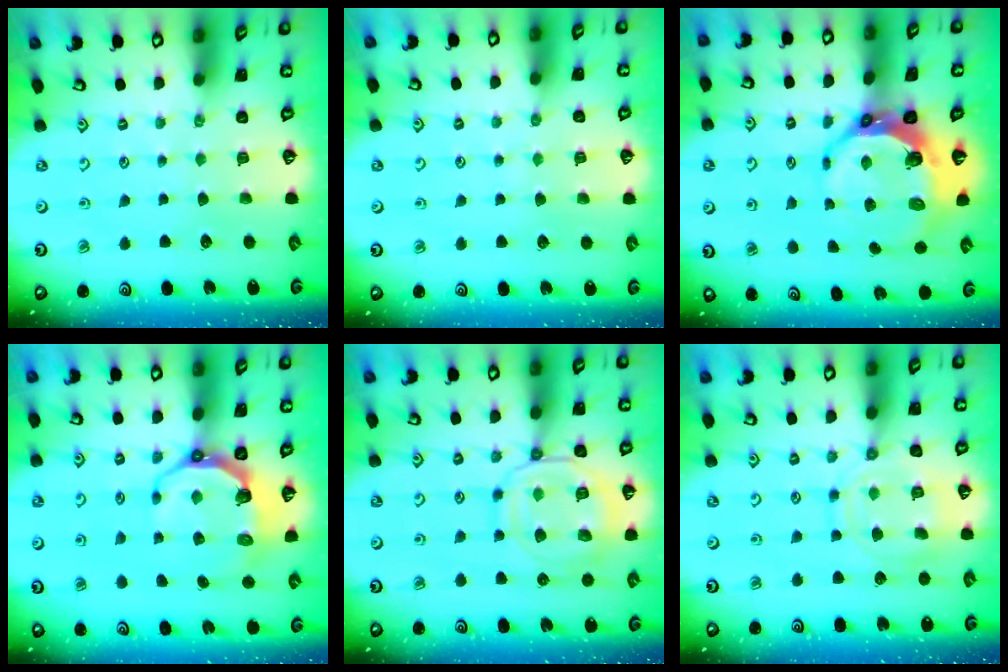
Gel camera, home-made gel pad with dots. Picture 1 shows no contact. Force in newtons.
{"total": 4.8, "press": 4.7, "slide": 0.6}
{"total": 11.1, "press": 10.2, "slide": 4.4}
{"total": 7.8, "press": 6.4, "slide": 4.4}
{"total": 13.5, "press": 13.4, "slide": 1.3}
{"total": 13.1, "press": 13.0, "slide": 1.2}